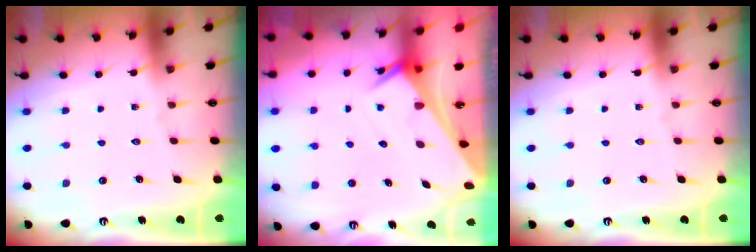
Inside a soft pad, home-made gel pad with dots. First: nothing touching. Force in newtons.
{"total": 2.9, "press": 2.9, "slide": 0.2}
{"total": 0.0}